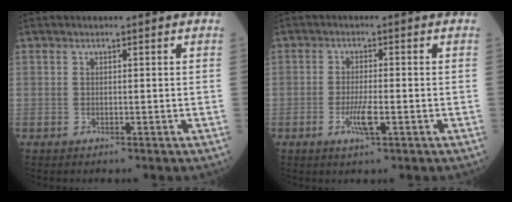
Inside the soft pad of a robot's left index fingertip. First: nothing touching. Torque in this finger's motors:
{"motor_torque": [-0.13, -0.03, 0.08, 0.03]}